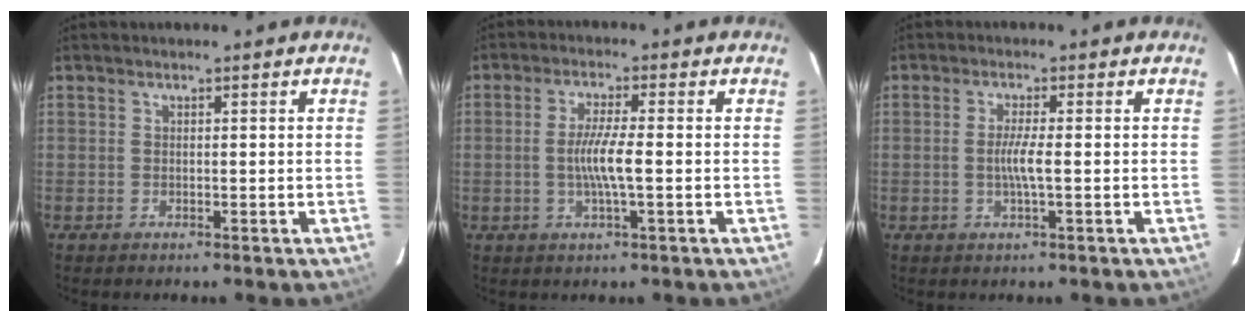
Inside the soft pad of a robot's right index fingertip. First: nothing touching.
{"total": 5.8, "force": [-1.0, 0.2, 5.7], "torque": [-0.106, -0.004, -0.019]}
{"total": 3.5, "force": [-0.6, -0.1, 3.5], "torque": [-0.065, -0.003, -0.014]}